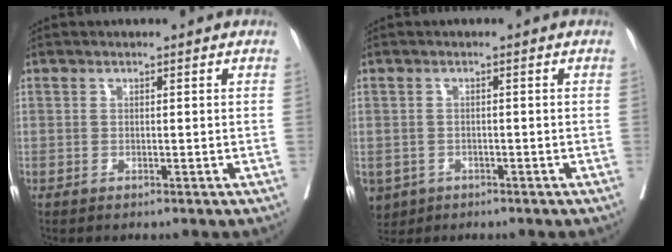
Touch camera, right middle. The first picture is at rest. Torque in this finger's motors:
{"motor_torque": [1.46, -0.68, 1.05, 0.21]}